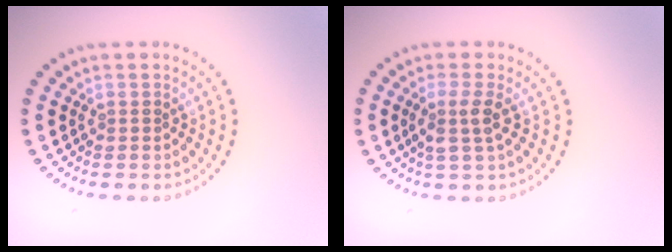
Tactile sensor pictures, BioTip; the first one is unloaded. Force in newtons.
{"total": 2.2, "press": 1.9, "slide": 1.1}